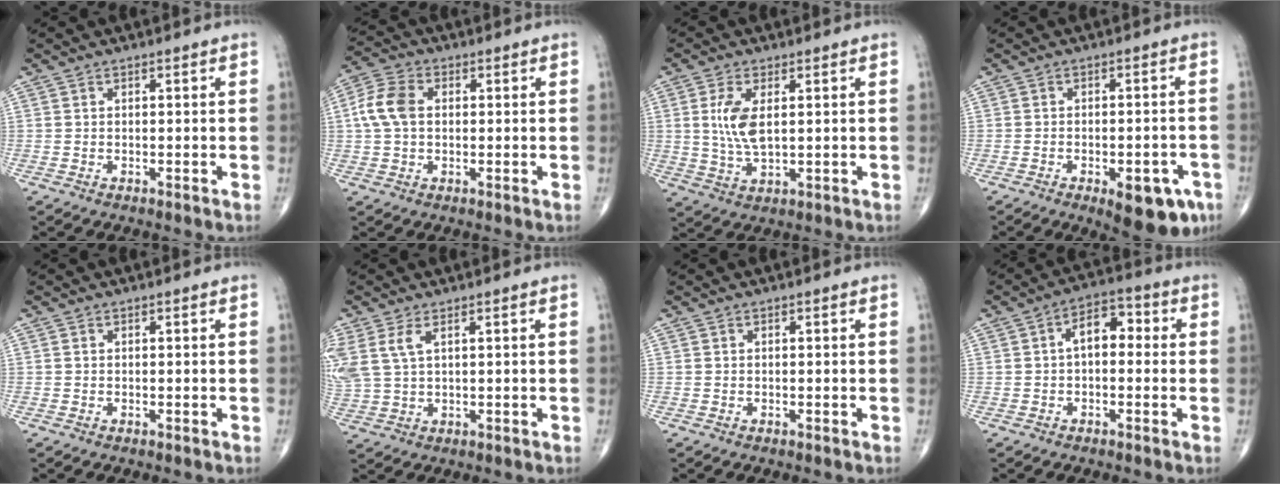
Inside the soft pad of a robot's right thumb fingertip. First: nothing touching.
{"total": 7.4, "force": [0.8, 5.1, 5.3], "torque": [-0.113, 0.017, 0.009]}
{"total": 7.2, "force": [1.4, 3.2, 6.3], "torque": [-0.133, -0.009, 0.033]}
{"total": 10.5, "force": [-5.2, 4.4, 8.0], "torque": [-0.078, 0.018, -0.060]}
{"total": 0.0}
{"total": 7.2, "force": [2.9, 3.6, 5.6], "torque": [-0.149, 0.005, 0.070]}
{"total": 0.0}
{"total": 7.0, "force": [0.5, 4.1, 5.7], "torque": [-0.068, 0.028, -0.003]}